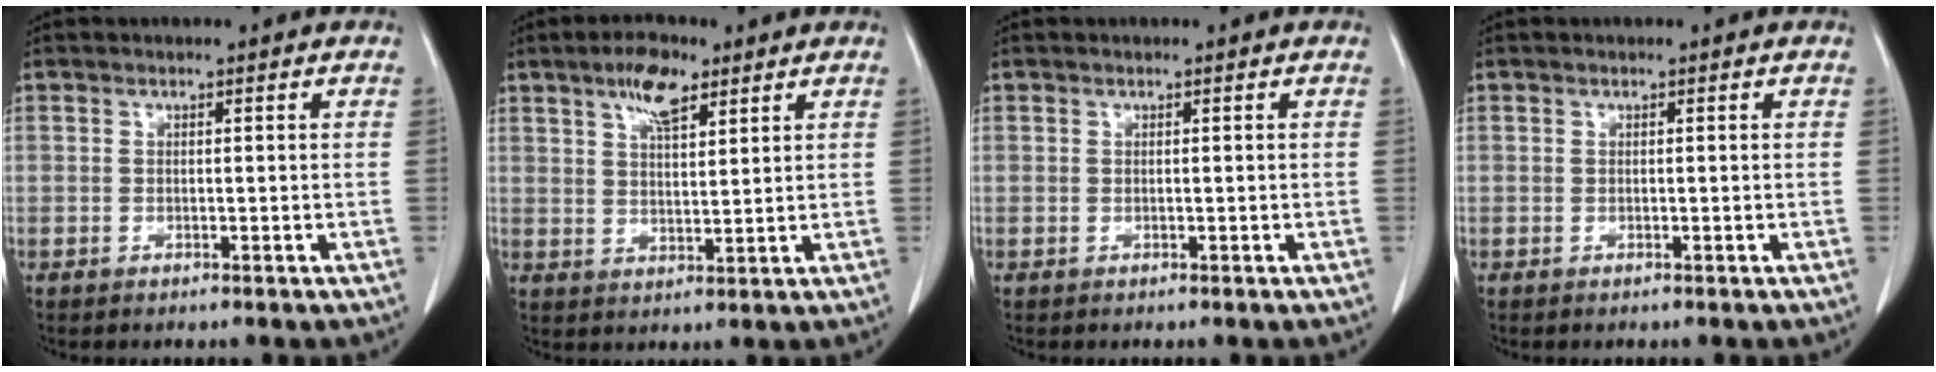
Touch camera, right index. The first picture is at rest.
{"total": 7.2, "force": [4.3, 2.7, 5.1], "torque": [-0.096, 0.006, 0.078]}
{"total": 0.0}
{"total": 0.0}